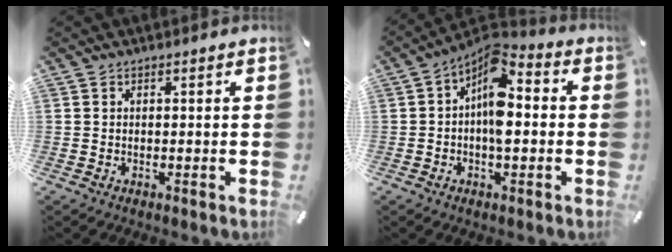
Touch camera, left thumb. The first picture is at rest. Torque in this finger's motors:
{"motor_torque": [2.06, 2.33, 0.90, -0.63, 0.28]}